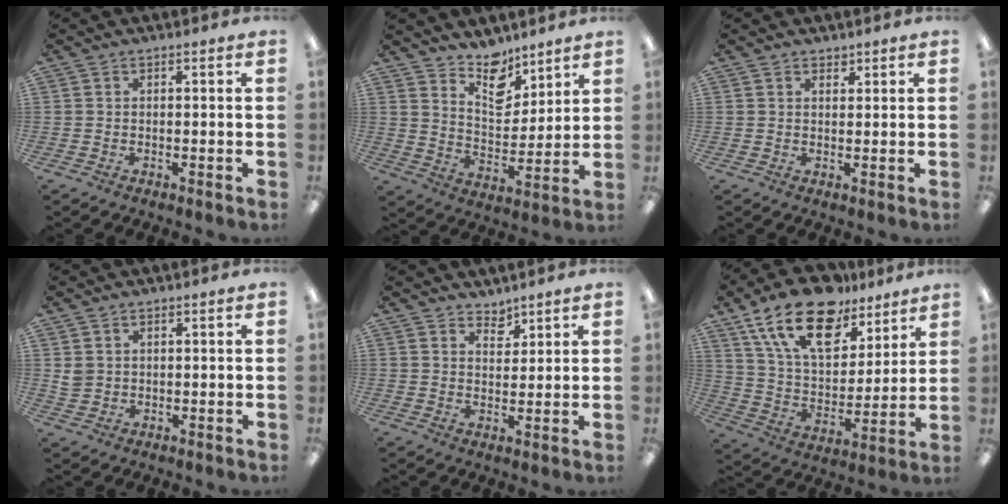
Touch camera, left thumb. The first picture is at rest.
{"total": 10.6, "force": [8.9, 4.9, 2.9], "torque": [-0.043, -0.065, 0.167]}
{"total": 1.5, "force": [1.4, 0.7, 0.2], "torque": [0.004, -0.005, 0.024]}
{"total": 2.7, "force": [1.3, 2.2, 0.8], "torque": [-0.019, 0.003, 0.025]}
{"total": 3.7, "force": [3.5, 1.4, 0.1], "torque": [0.006, -0.026, 0.064]}
{"total": 20.5, "force": [13.5, 10.5, 11.3], "torque": [-0.202, -0.070, 0.242]}